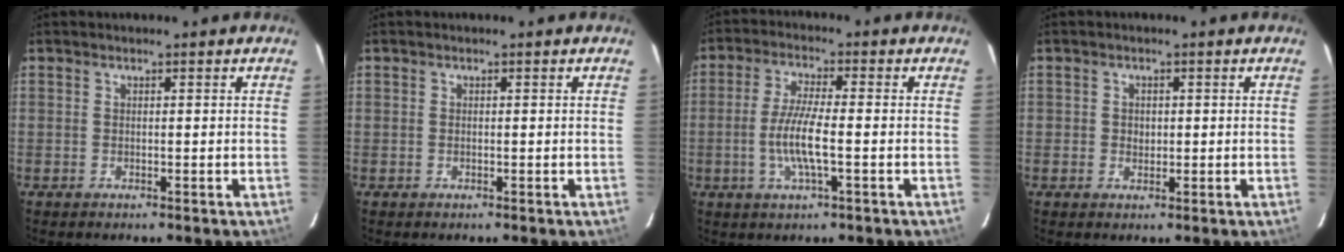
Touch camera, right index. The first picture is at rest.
{"total": 0.0}
{"total": 7.4, "force": [-1.7, 0.9, 7.1], "torque": [-0.142, -0.003, -0.035]}
{"total": 1.7, "force": [0.0, 1.7, 0.5], "torque": [-0.005, 0.004, 0.000]}